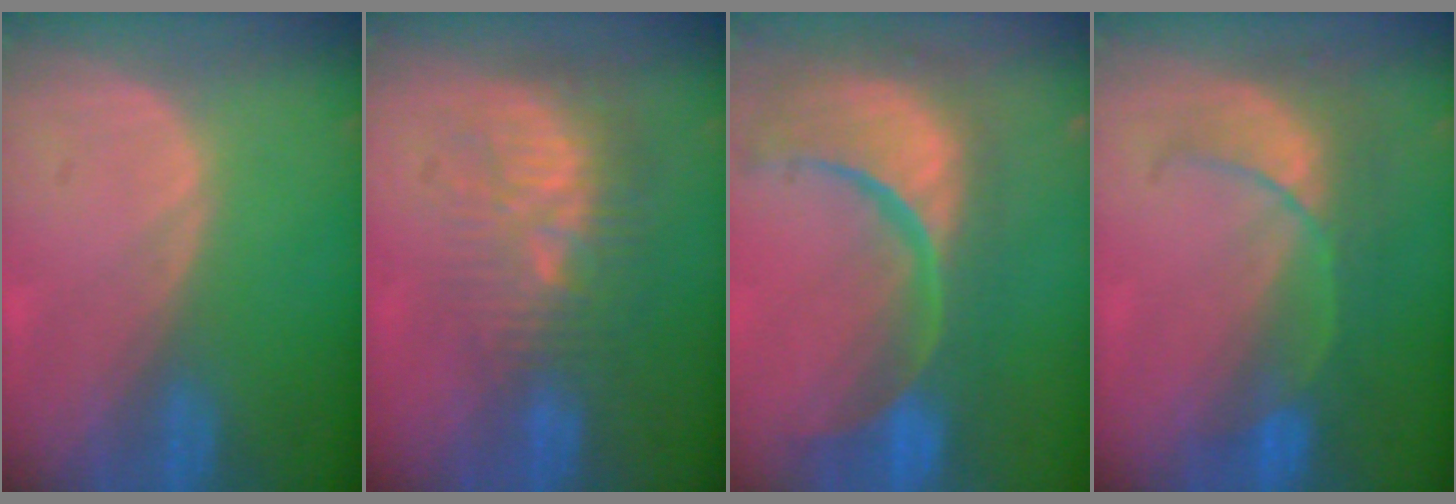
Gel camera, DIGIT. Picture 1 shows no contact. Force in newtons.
{"total": 10.3, "press": 8.9, "slide": 5.1}
{"total": 15.3, "press": 12.1, "slide": 9.4}
{"total": 8.0, "press": 7.3, "slide": 3.3}